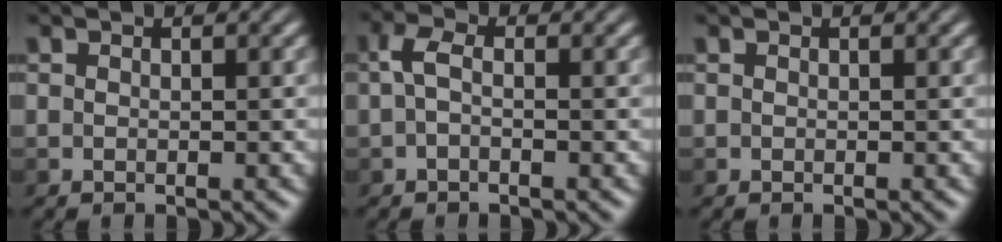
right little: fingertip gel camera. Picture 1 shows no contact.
{"total": 1.6, "force": [-0.3, 0.8, 1.3], "torque": [-0.030, 0.009, -0.010]}
{"total": 0.0}